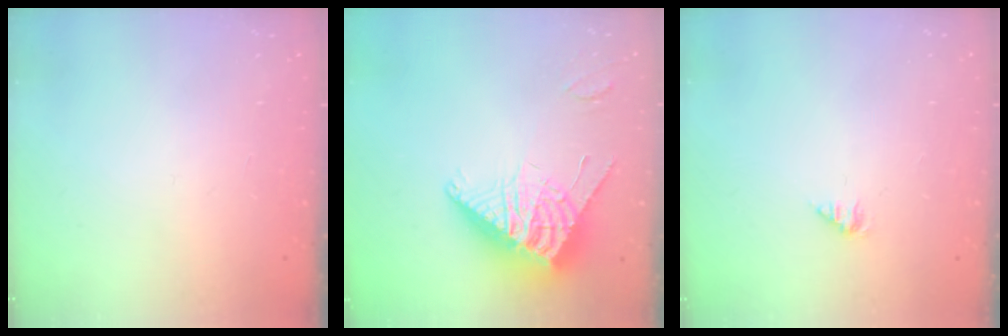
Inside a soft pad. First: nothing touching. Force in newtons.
{"total": 11.7, "press": 11.7, "slide": 1.0}
{"total": 1.1, "press": 1.0, "slide": 0.2}